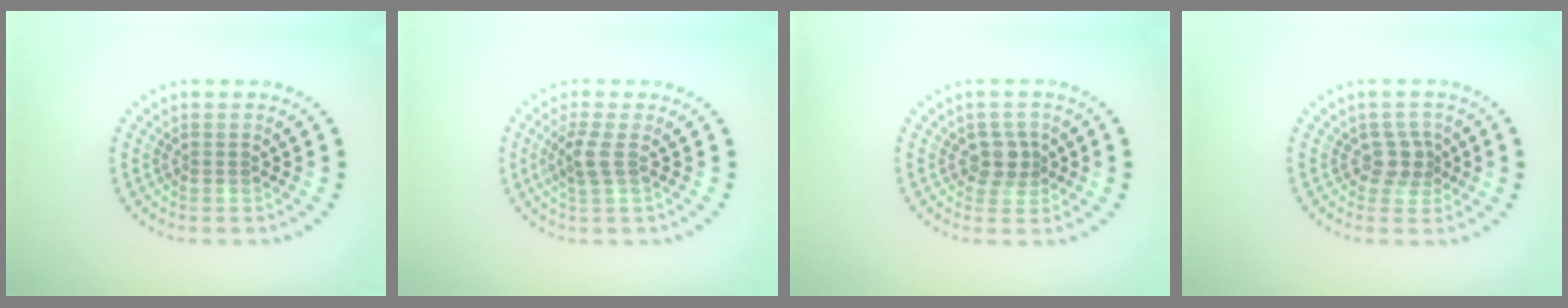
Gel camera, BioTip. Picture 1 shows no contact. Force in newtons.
{"total": 1.9, "press": 1.6, "slide": 1.1}
{"total": 2.3, "press": 1.9, "slide": 1.2}
{"total": 2.1, "press": 1.7, "slide": 1.2}